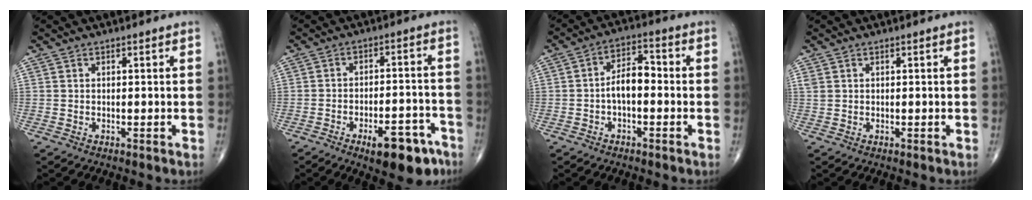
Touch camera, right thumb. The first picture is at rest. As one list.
[{"total": 11.1, "force": [-6.6, 4.5, 7.7], "torque": [-0.090, 0.046, -0.089]}, {"total": 6.4, "force": [-1.1, 3.5, 5.3], "torque": [-0.082, 0.029, -0.027]}, {"total": 1.1, "force": [0.4, 0.8, 0.5], "torque": [-0.011, 0.006, 0.010]}]